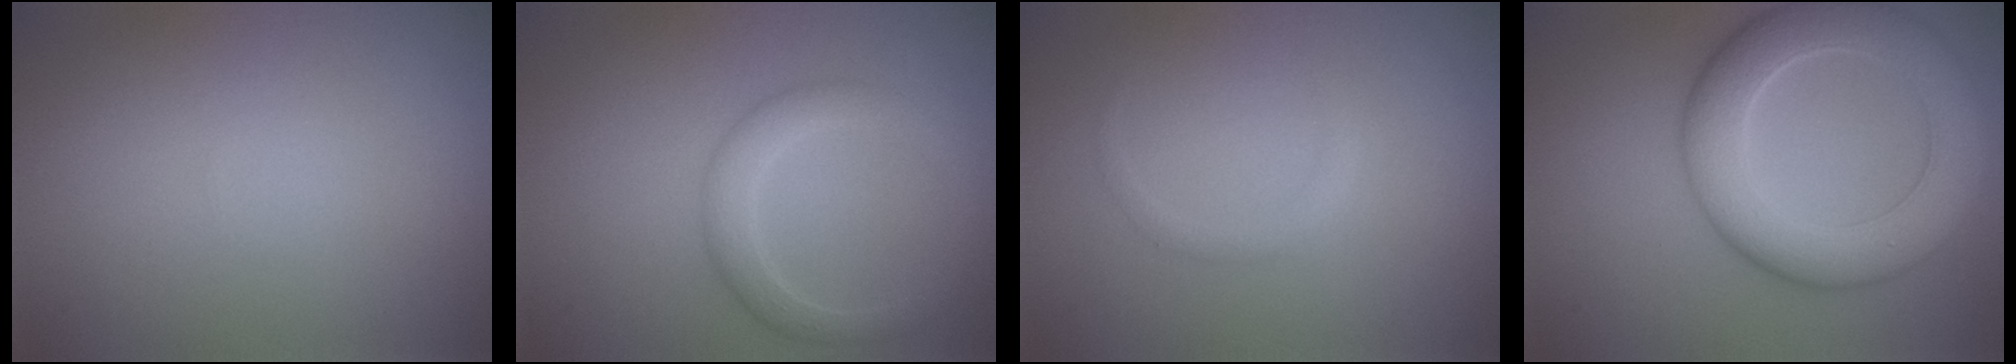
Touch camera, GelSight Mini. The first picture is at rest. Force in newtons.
{"total": 2.8, "press": 2.8, "slide": 0.2}
{"total": 0.9, "press": 0.9, "slide": 0.1}
{"total": 7.7, "press": 7.7, "slide": 0.2}